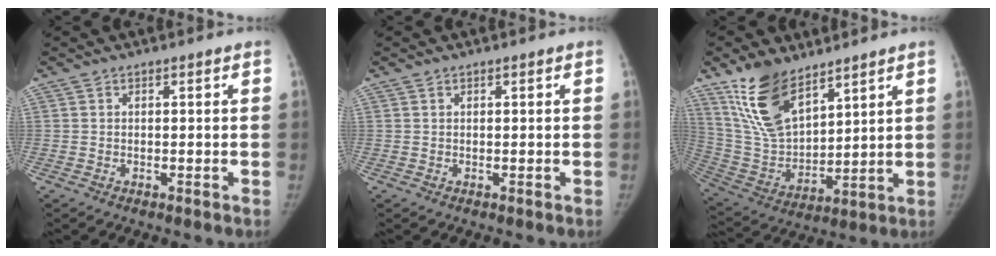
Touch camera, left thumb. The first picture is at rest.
{"total": 0.0}
{"total": 15.9, "force": [10.5, 7.4, 9.5], "torque": [-0.147, -0.054, 0.220]}